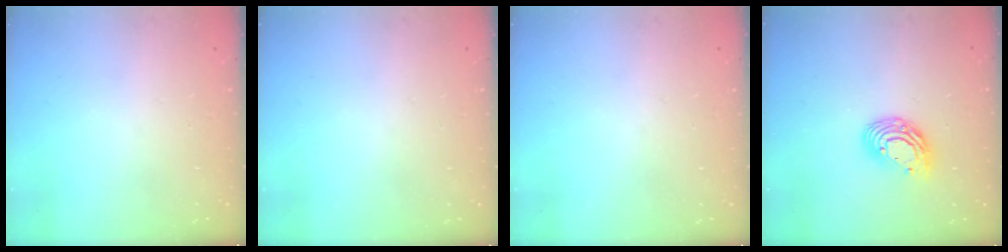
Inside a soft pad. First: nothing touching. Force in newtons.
{"total": 0.0}
{"total": 0.0}
{"total": 10.3, "press": 10.3, "slide": 1.1}